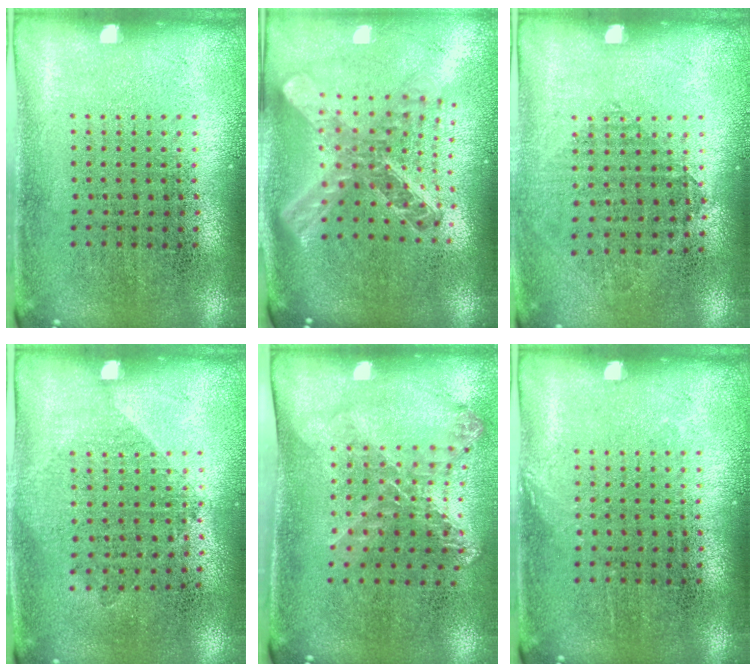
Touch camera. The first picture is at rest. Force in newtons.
{"total": 2.4, "press": 1.9, "slide": 1.5}
{"total": 0.9, "press": 0.8, "slide": 0.3}
{"total": 1.0, "press": 0.9, "slide": 0.5}
{"total": 1.5, "press": 1.3, "slide": 0.8}
{"total": 0.6, "press": 0.5, "slide": 0.1}